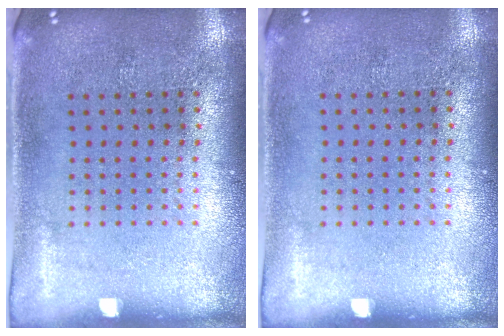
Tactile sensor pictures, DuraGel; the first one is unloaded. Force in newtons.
{"total": 0.0}